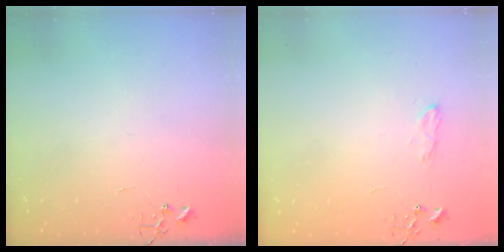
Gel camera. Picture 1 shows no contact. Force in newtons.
{"total": 7.9, "press": 7.8, "slide": 0.9}